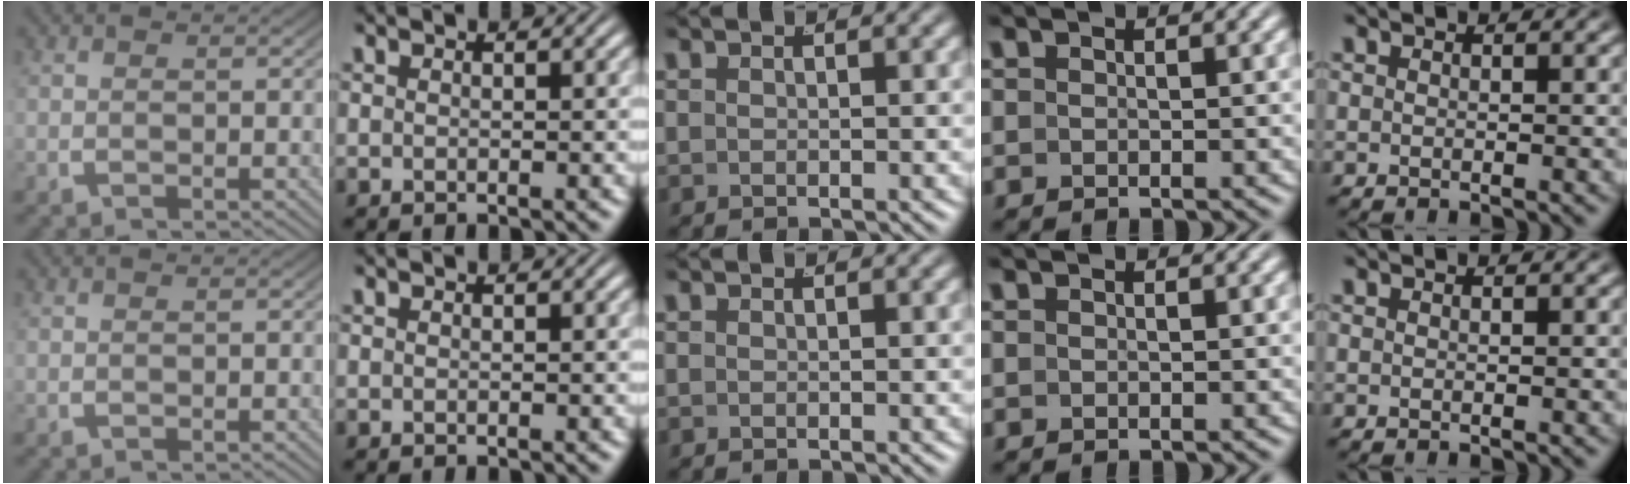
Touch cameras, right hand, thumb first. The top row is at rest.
{}